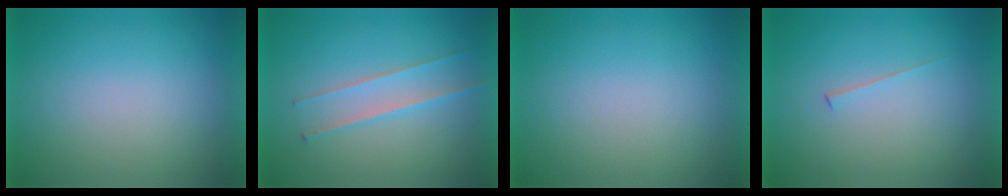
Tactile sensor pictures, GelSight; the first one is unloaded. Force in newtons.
{"total": 2.3}
{"total": 0.0}
{"total": 1.5}